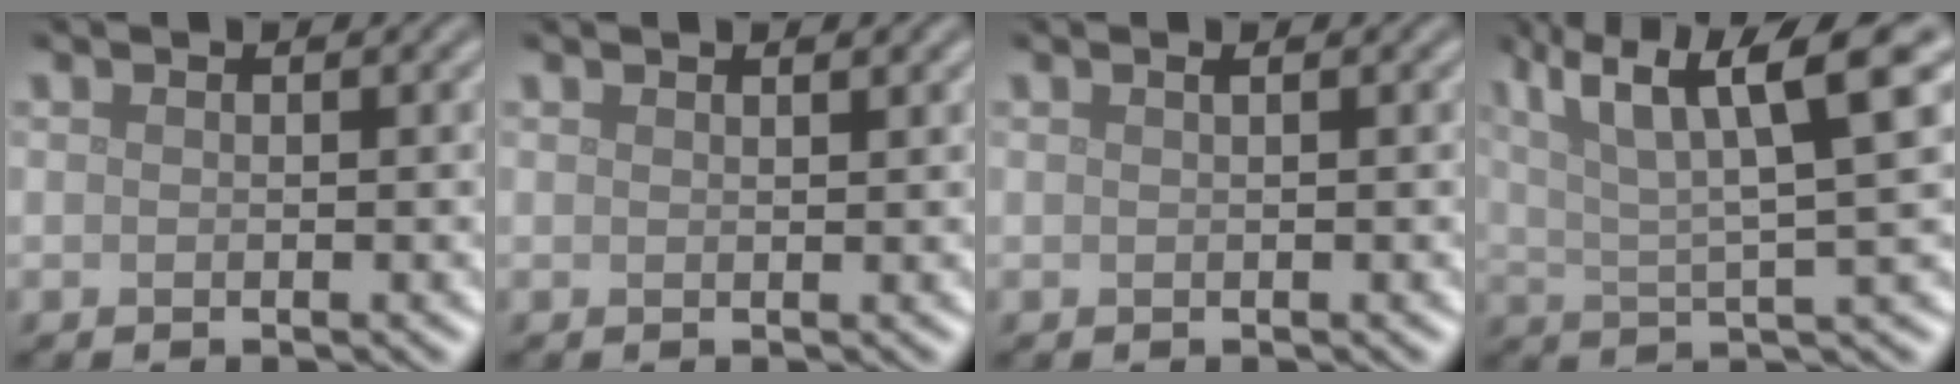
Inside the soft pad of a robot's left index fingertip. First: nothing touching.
{"total": 0.8, "force": [0.7, 0.1, 0.3], "torque": [-0.004, 0.000, 0.013]}
{"total": 0.5, "force": [0.2, 0.2, 0.4], "torque": [-0.004, 0.004, 0.002]}
{"total": 10.1, "force": [4.7, 2.1, 8.7], "torque": [-0.144, 0.018, 0.084]}